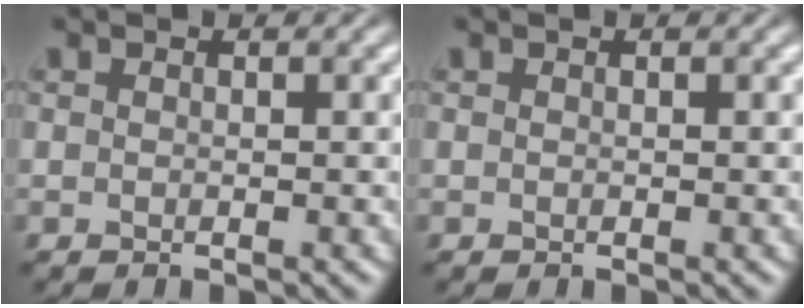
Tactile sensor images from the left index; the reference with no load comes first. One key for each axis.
{"total": 0.0}